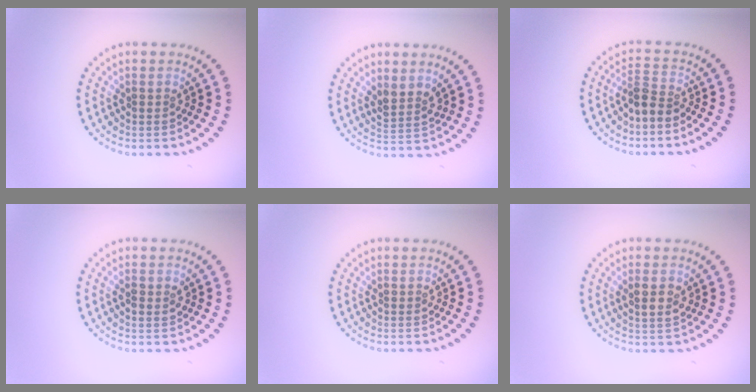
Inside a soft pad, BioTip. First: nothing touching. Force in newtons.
{"total": 2.1, "press": 1.7, "slide": 1.4}
{"total": 2.3, "press": 1.8, "slide": 1.5}
{"total": 1.3, "press": 1.3, "slide": 0.4}
{"total": 0.0}
{"total": 2.0, "press": 1.9, "slide": 0.6}